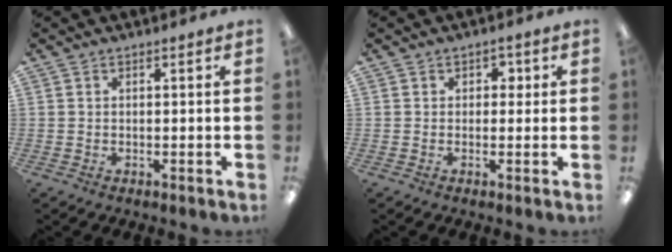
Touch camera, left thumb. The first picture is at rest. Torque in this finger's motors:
{"motor_torque": [0.56, -0.03, -0.23, 0.06, -0.01]}